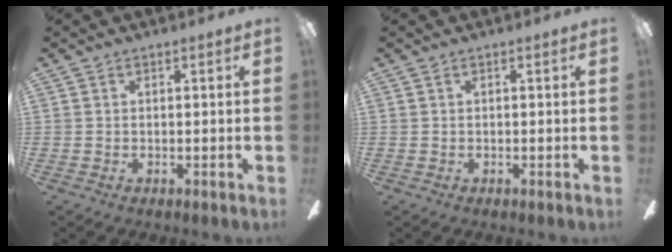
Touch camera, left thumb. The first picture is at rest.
{"total": 0.0}